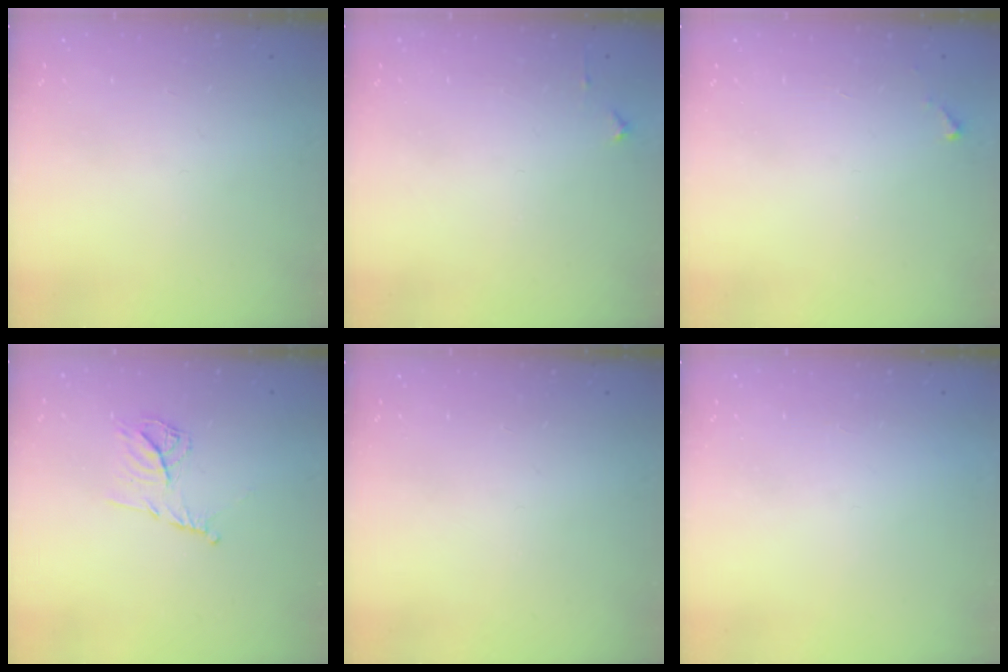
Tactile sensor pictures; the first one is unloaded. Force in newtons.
{"total": 3.0, "press": 3.0, "slide": 0.4}
{"total": 2.8, "press": 2.8, "slide": 0.1}
{"total": 9.8, "press": 9.8, "slide": 0.6}
{"total": 0.0}
{"total": 1.5, "press": 1.5, "slide": 0.1}